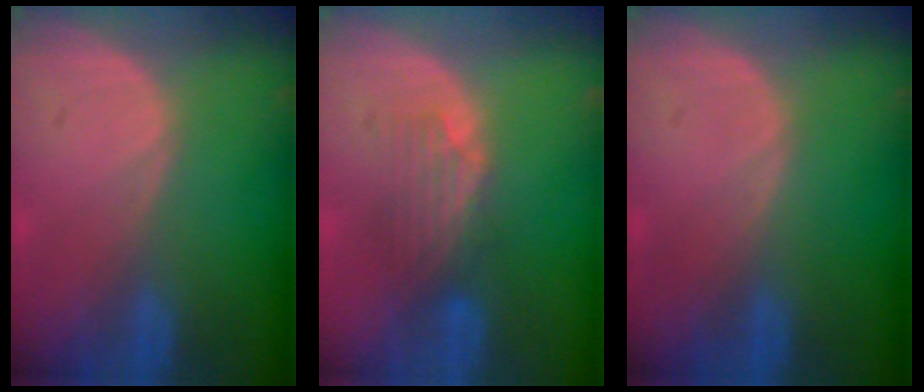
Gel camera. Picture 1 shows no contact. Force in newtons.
{"total": 4.5, "press": 3.9, "slide": 2.2}
{"total": 0.0}